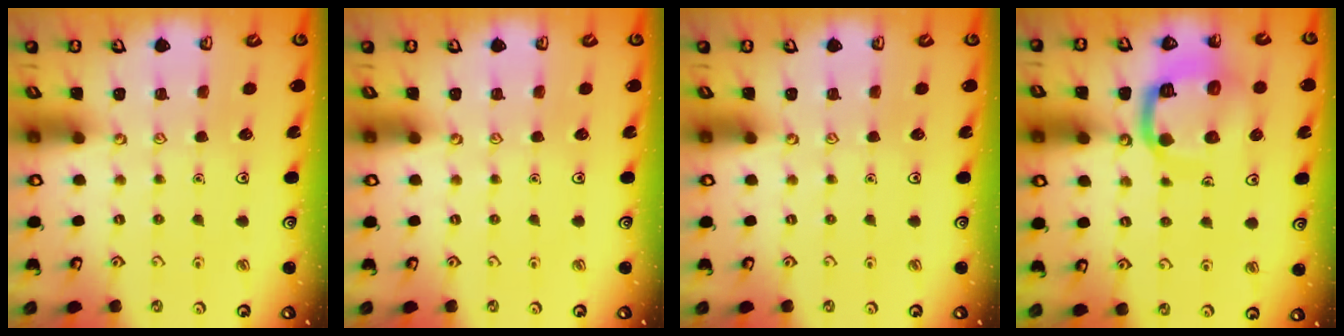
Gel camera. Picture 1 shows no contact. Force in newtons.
{"total": 0.0}
{"total": 0.0}
{"total": 13.5, "press": 13.5, "slide": 1.5}